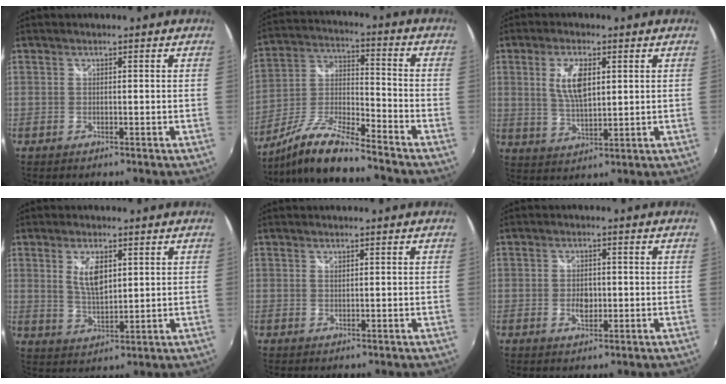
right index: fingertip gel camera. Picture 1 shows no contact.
{"total": 12.4, "force": [-10.5, 1.0, 6.5], "torque": [-0.141, 0.000, -0.204]}
{"total": 7.5, "force": [2.0, 3.2, 6.4], "torque": [-0.123, 0.001, 0.041]}
{"total": 6.2, "force": [2.1, 2.7, 5.1], "torque": [-0.092, -0.003, 0.043]}
{"total": 0.6, "force": [0.3, 0.2, 0.4], "torque": [-0.008, 0.000, 0.006]}
{"total": 3.4, "force": [-0.6, 2.2, 2.6], "torque": [-0.044, -0.001, -0.010]}